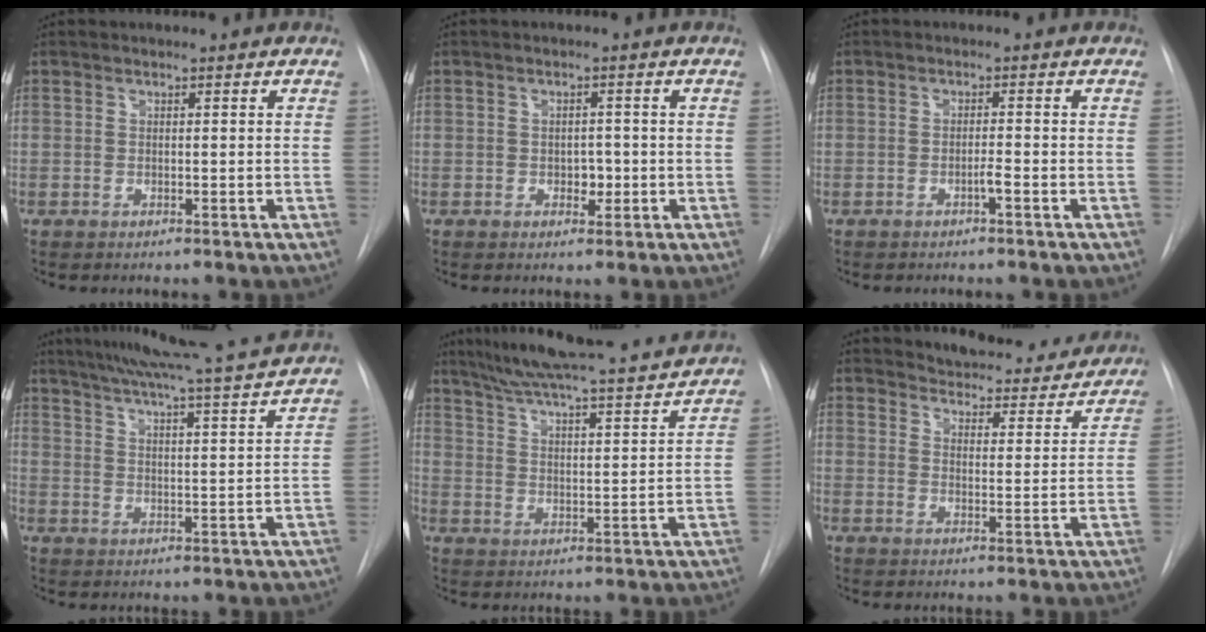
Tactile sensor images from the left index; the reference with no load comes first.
{"total": 2.1, "force": [-0.5, 1.5, 1.4], "torque": [-0.016, 0.004, -0.004]}
{"total": 1.2, "force": [-0.8, 0.0, 0.9], "torque": [-0.018, 0.002, -0.015]}
{"total": 18.5, "force": [16.5, -0.7, 8.1], "torque": [-0.143, -0.012, 0.224]}
{"total": 21.0, "force": [18.9, 1.4, 9.1], "torque": [-0.152, -0.006, 0.265]}
{"total": 14.6, "force": [13.9, 3.7, 2.4], "torque": [-0.005, -0.023, 0.160]}